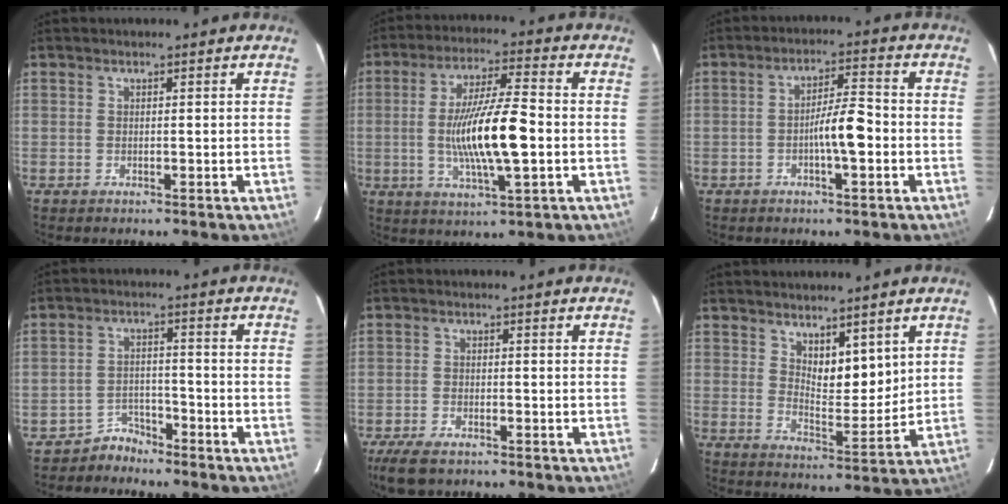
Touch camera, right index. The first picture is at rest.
{"total": 13.9, "force": [-1.7, 2.1, 13.6], "torque": [-0.259, 0.000, -0.026]}
{"total": 6.7, "force": [-1.6, 1.4, 6.4], "torque": [-0.116, 0.015, -0.027]}
{"total": 3.7, "force": [-3.4, 1.5, -0.3], "torque": [0.008, 0.002, -0.060]}
{"total": 6.7, "force": [-4.8, 2.9, 3.7], "torque": [-0.074, -0.011, -0.083]}
{"total": 7.3, "force": [3.6, 3.3, 5.4], "torque": [-0.093, -0.009, 0.073]}